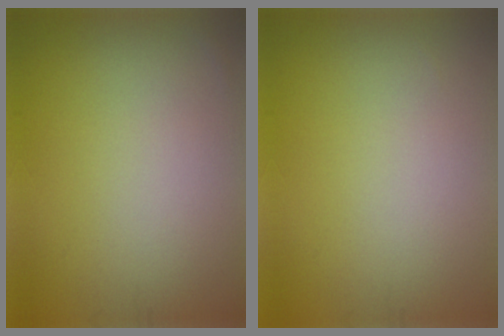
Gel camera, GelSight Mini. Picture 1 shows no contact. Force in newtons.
{"total": 0.0}